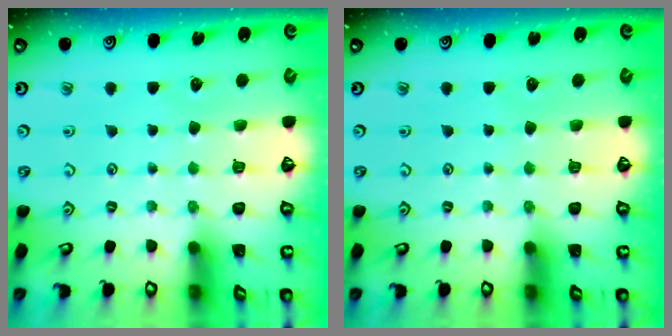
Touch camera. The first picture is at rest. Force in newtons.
{"total": 0.0}